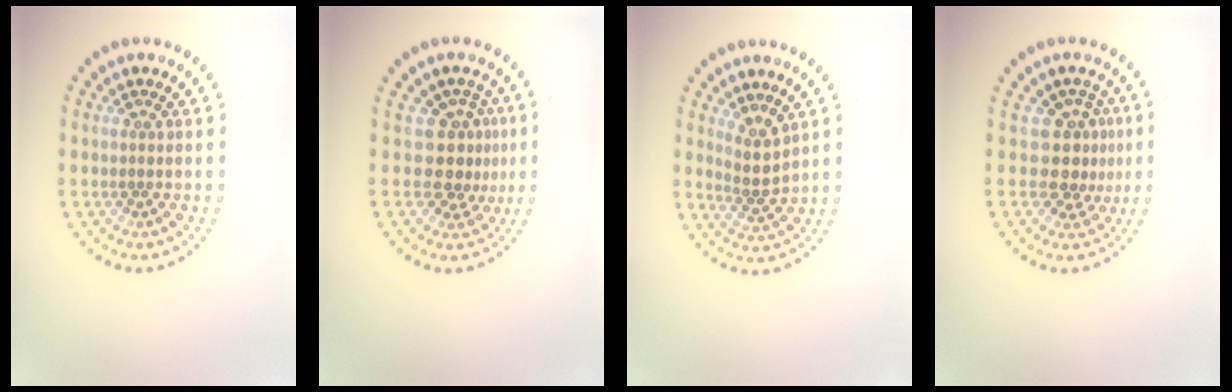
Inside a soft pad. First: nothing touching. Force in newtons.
{"total": 3.1, "press": 2.3, "slide": 2.1}
{"total": 2.3, "press": 1.7, "slide": 1.6}
{"total": 3.2, "press": 2.3, "slide": 2.2}